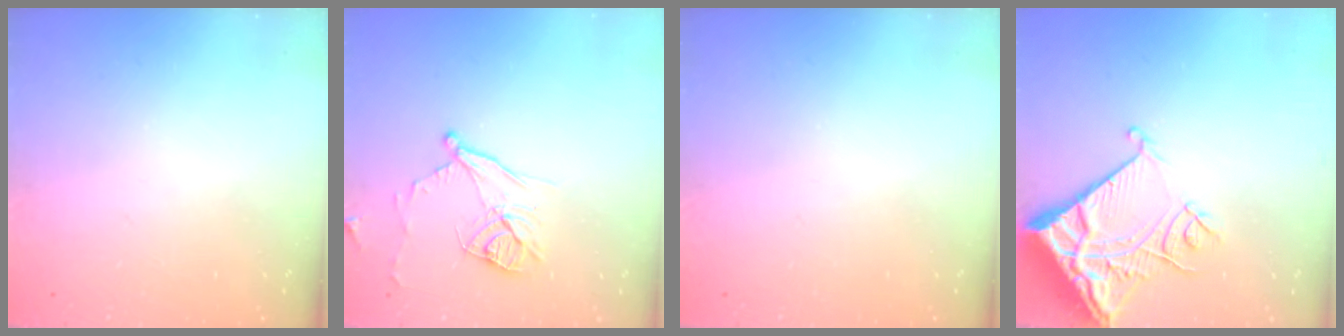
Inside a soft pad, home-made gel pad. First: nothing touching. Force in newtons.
{"total": 11.3, "press": 11.0, "slide": 2.3}
{"total": 0.0}
{"total": 12.8, "press": 12.7, "slide": 1.7}